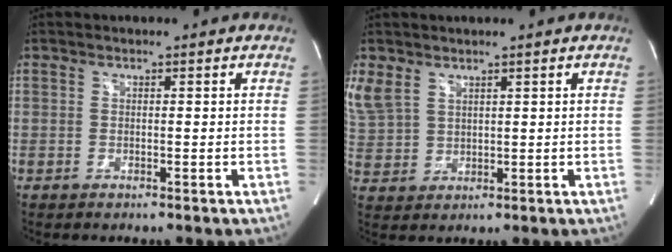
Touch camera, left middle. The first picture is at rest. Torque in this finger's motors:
{"motor_torque": [0.77, -0.63, 0.10, 0.05]}